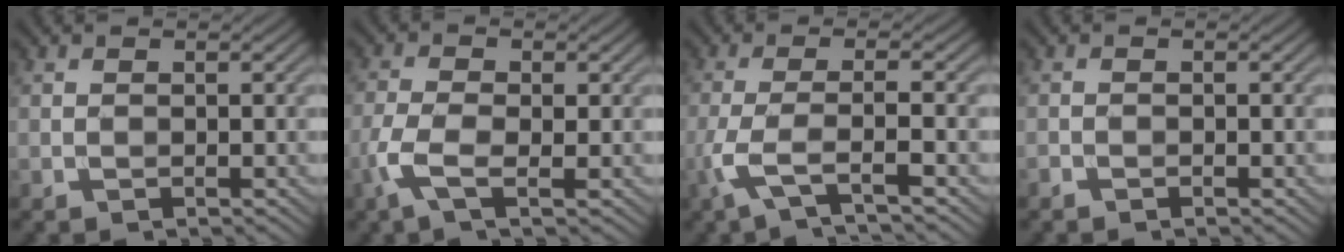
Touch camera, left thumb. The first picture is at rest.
{"total": 4.5, "force": [-1.5, 1.9, 3.8], "torque": [-0.099, 0.001, -0.038]}
{"total": 5.0, "force": [-2.7, 0.8, 4.2], "torque": [-0.090, -0.001, -0.069]}
{"total": 0.6, "force": [-0.6, 0.2, 0.1], "torque": [-0.002, -0.002, -0.012]}